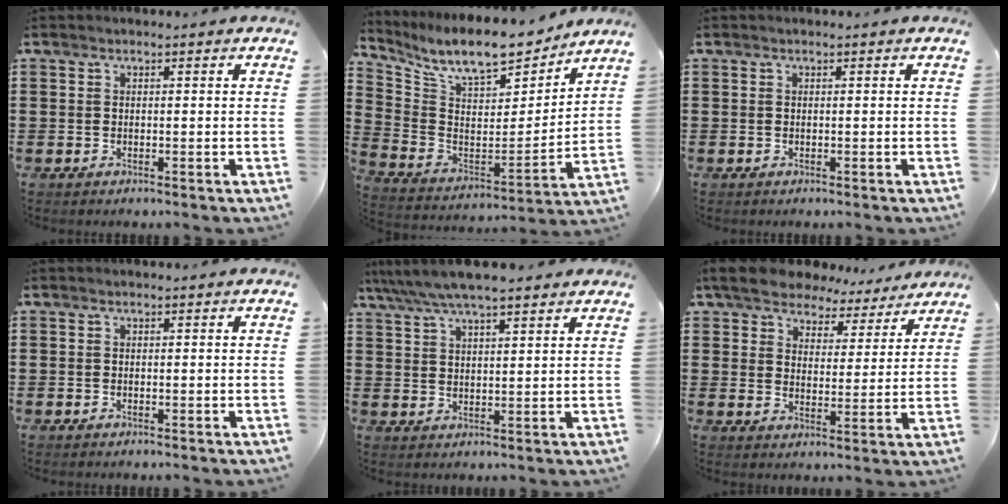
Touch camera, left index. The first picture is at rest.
{"total": 11.6, "force": [10.0, 2.2, 5.4], "torque": [-0.139, -0.063, 0.173]}
{"total": 0.0}
{"total": 0.0}
{"total": 5.7, "force": [4.8, 0.9, 2.9], "torque": [-0.070, -0.013, 0.085]}
{"total": 6.5, "force": [6.2, 1.8, 0.8], "torque": [-0.042, -0.034, 0.109]}